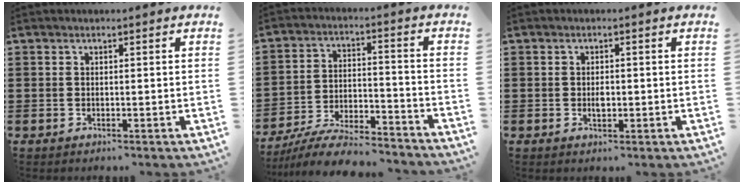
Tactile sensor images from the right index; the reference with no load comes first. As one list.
[{"total": 8.2, "force": [-7.6, 0.8, 2.9], "torque": [-0.055, 0.013, -0.147]}, {"total": 1.8, "force": [-0.2, 0.8, 1.6], "torque": [-0.031, 0.000, -0.003]}]